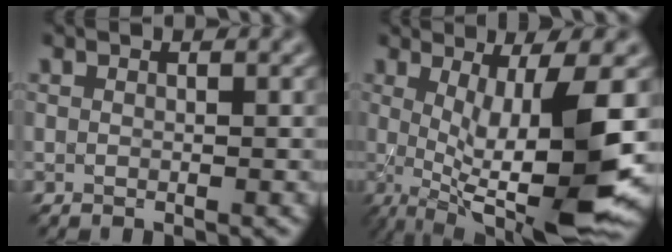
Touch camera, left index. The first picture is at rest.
{"total": 11.9, "force": [-0.5, 2.8, 11.6], "torque": [-0.175, -0.012, 0.002]}